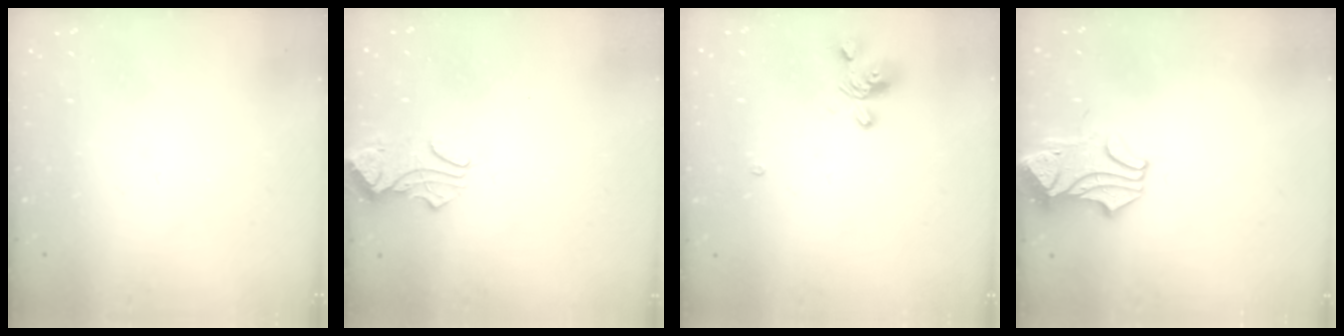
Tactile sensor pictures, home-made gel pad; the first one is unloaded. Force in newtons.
{"total": 1.0, "press": 0.8, "slide": 0.5}
{"total": 1.9, "press": 1.7, "slide": 1.0}
{"total": 1.3, "press": 0.2, "slide": 1.3}